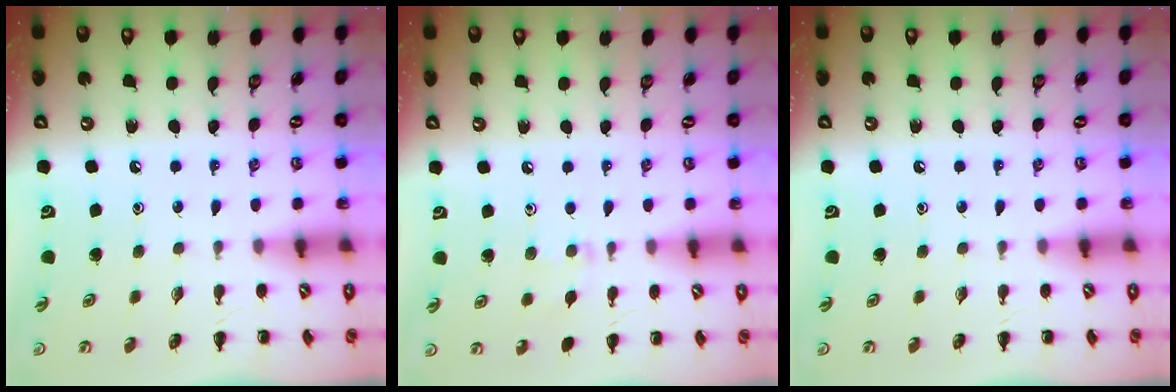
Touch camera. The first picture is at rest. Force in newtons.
{"total": 5.4, "press": 5.1, "slide": 2.0}
{"total": 0.0}